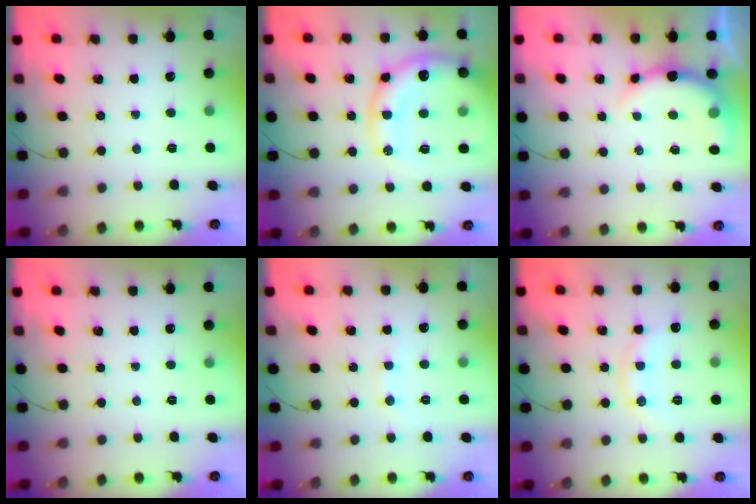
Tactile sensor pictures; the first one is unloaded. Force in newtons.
{"total": 17.3, "press": 17.0, "slide": 3.3}
{"total": 8.6, "press": 8.4, "slide": 1.9}
{"total": 0.0}
{"total": 5.6, "press": 5.5, "slide": 1.1}
{"total": 9.4, "press": 9.4, "slide": 0.9}